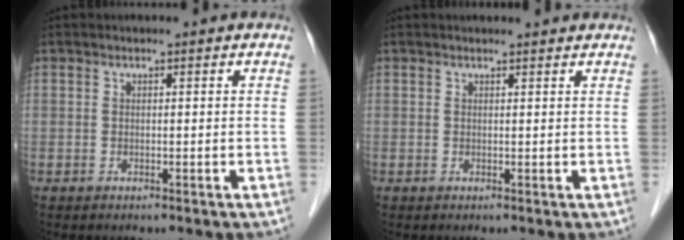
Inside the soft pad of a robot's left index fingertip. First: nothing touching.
{"total": 3.1, "force": [3.0, 0.5, 0.5], "torque": [-0.013, 0.011, 0.028]}